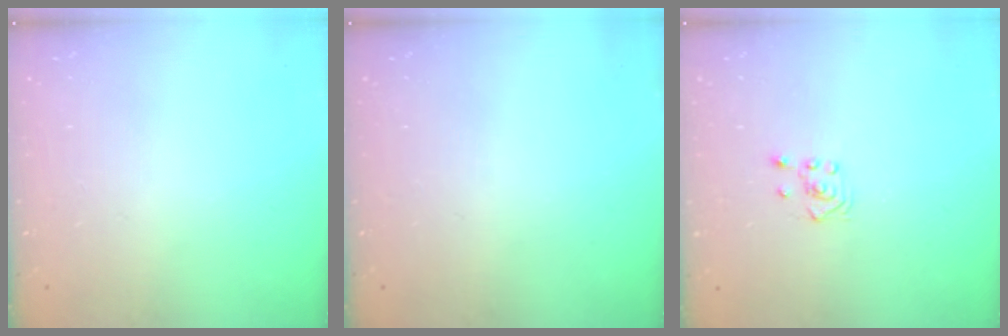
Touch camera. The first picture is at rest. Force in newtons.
{"total": 0.0}
{"total": 3.0, "press": 2.9, "slide": 0.9}